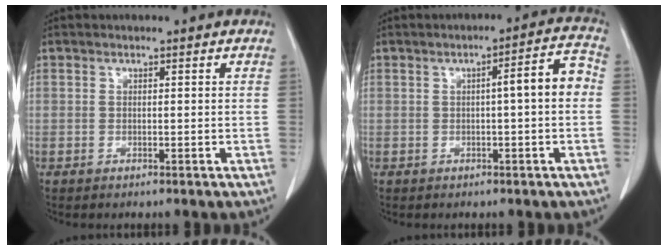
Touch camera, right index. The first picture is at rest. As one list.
[{"total": 5.6, "force": [-0.1, 0.5, 5.5], "torque": [-0.072, 0.017, -0.005]}]